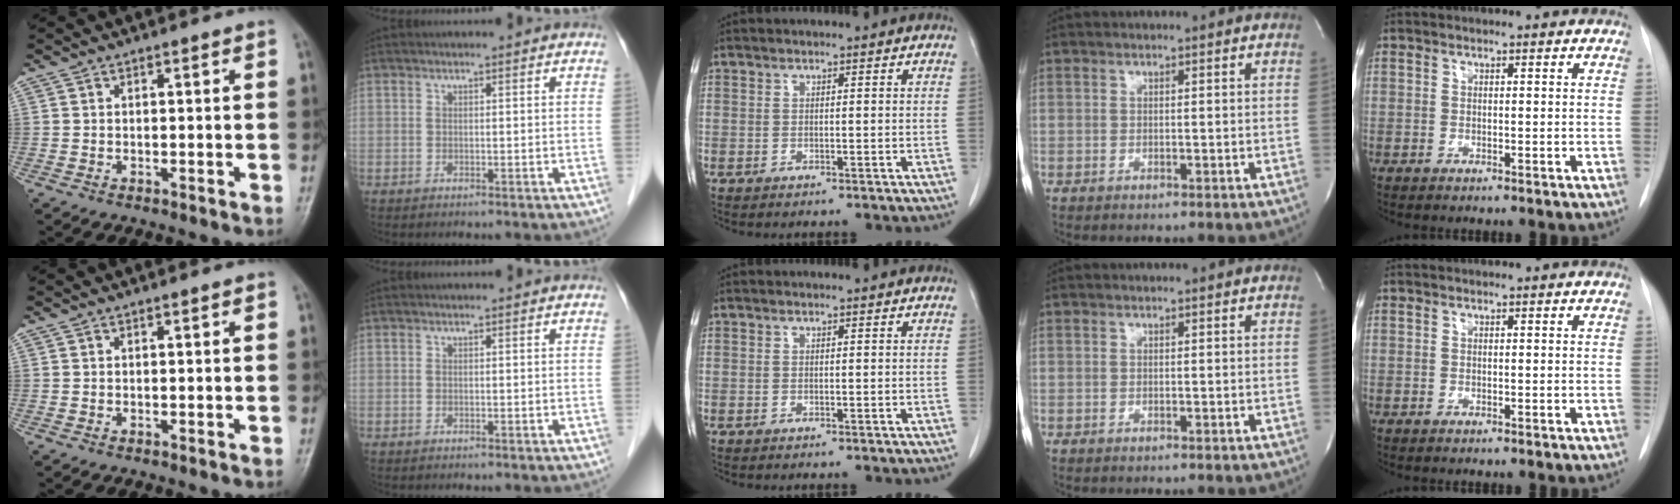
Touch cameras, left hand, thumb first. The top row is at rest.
{}